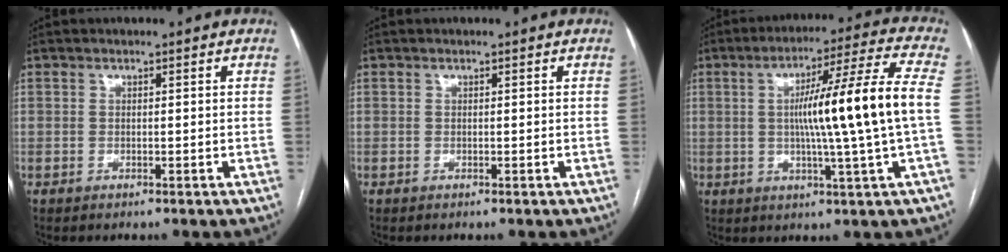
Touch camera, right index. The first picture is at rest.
{"total": 0.0}
{"total": 15.3, "force": [0.2, -1.9, 15.1], "torque": [-0.237, 0.003, -0.001]}